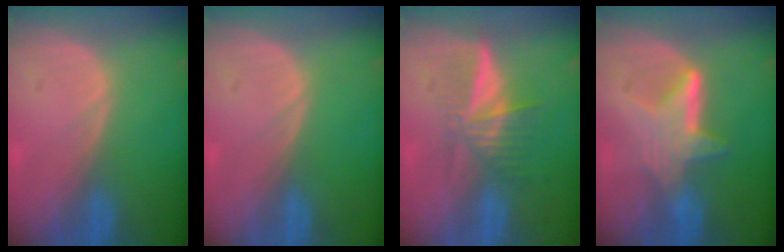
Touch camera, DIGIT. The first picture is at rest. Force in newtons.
{"total": 0.0}
{"total": 6.0, "press": 5.3, "slide": 2.9}
{"total": 6.3, "press": 5.8, "slide": 2.6}